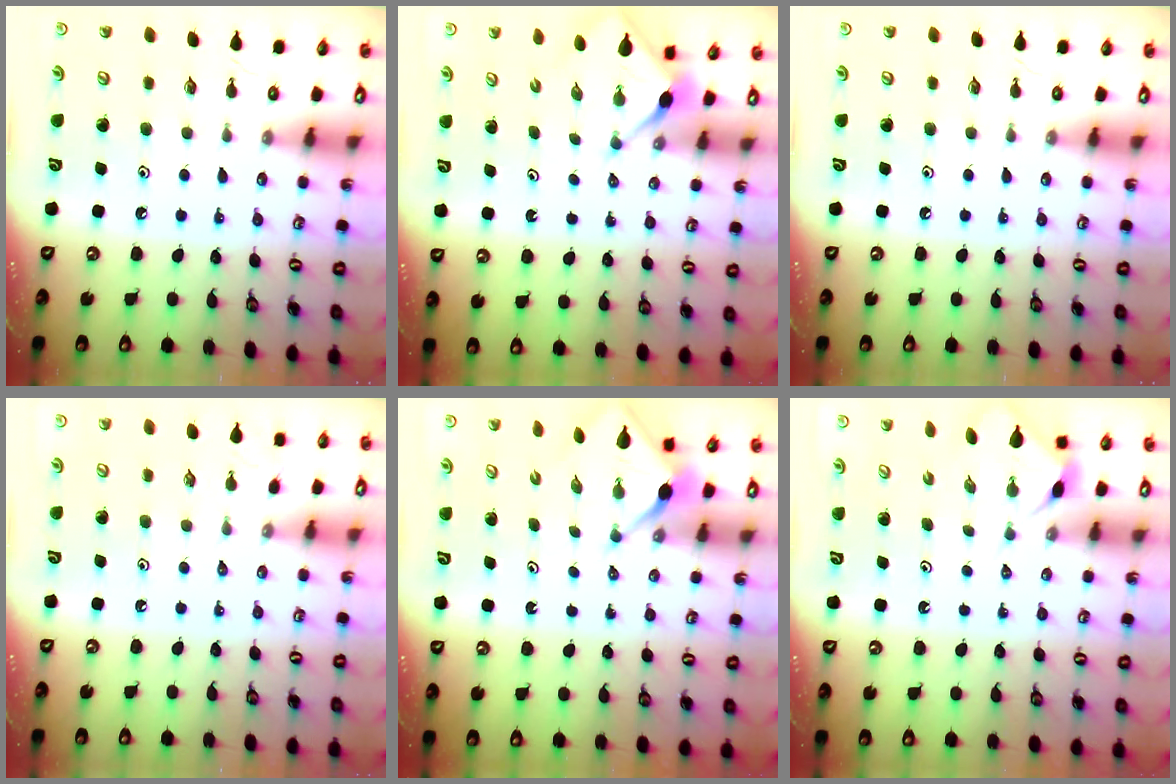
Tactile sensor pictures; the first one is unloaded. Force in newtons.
{"total": 3.0, "press": 2.9, "slide": 0.3}
{"total": 0.0}
{"total": 1.9, "press": 1.9, "slide": 0.4}
{"total": 2.4, "press": 2.4, "slide": 0.2}
{"total": 3.3, "press": 3.2, "slide": 0.3}